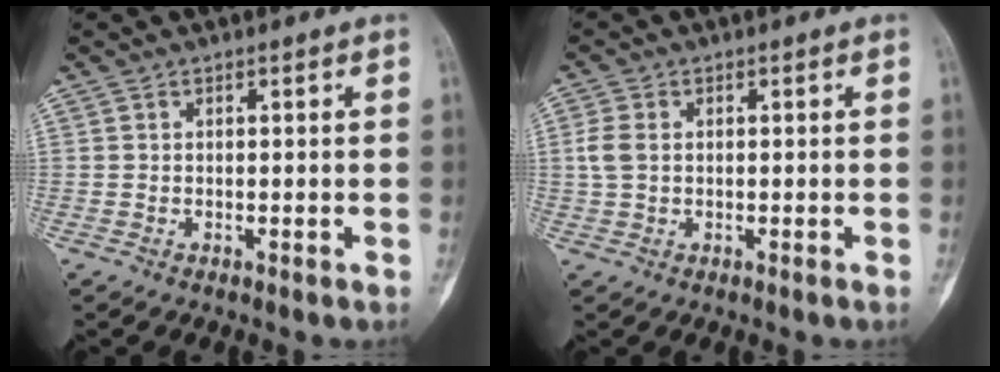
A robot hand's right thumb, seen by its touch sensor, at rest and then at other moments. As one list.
[{"total": 3.2, "force": [0.2, 2.2, 2.4], "torque": [-0.065, 0.005, 0.002]}]